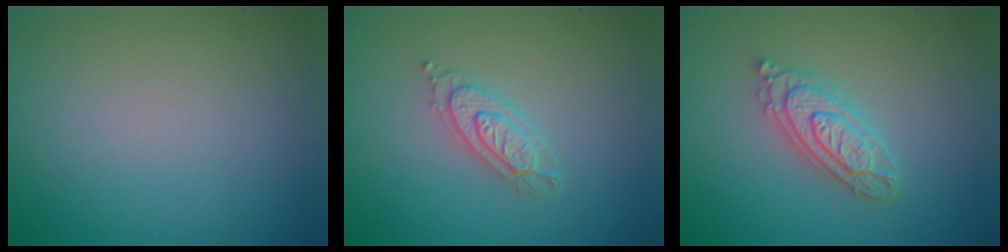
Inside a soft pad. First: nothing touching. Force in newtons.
{"total": 2.2, "press": 2.1, "slide": 0.4}
{"total": 4.0, "press": 4.0, "slide": 0.6}